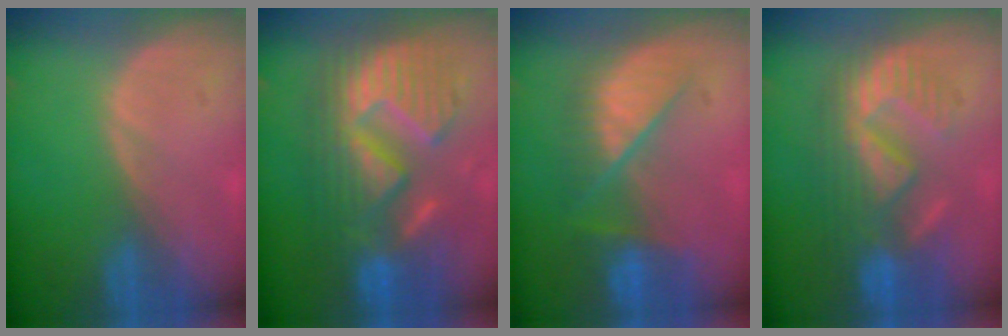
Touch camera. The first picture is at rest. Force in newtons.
{"total": 12.9, "press": 12.8, "slide": 1.3}
{"total": 7.7, "press": 7.5, "slide": 1.7}
{"total": 9.7, "press": 9.3, "slide": 3.0}